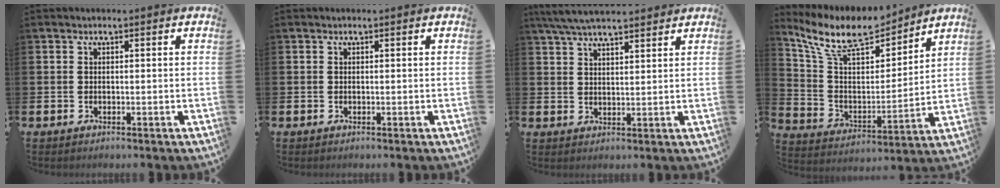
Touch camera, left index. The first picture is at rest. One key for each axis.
{"total": 0.0}
{"total": 6.6, "fx": 6.3, "fy": 0.6, "fz": 1.6, "tx": -0.059, "ty": -0.030, "tz": 0.116}
{"total": 10.2, "fx": 9.2, "fy": 3.0, "fz": 3.5, "tx": -0.109, "ty": -0.059, "tz": 0.161}